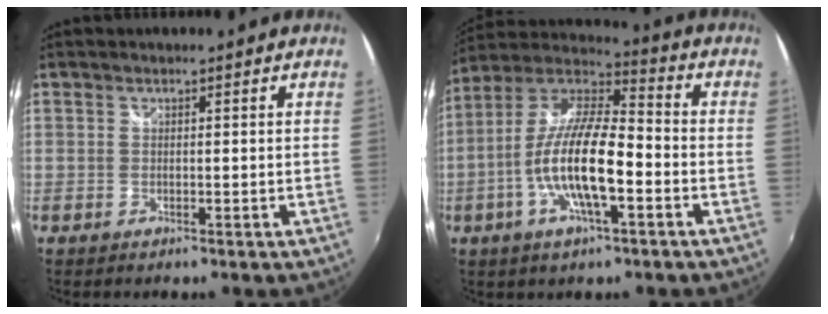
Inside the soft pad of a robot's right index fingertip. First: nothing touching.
{"total": 15.7, "force": [-4.7, 4.5, 14.3], "torque": [-0.281, -0.004, -0.092]}